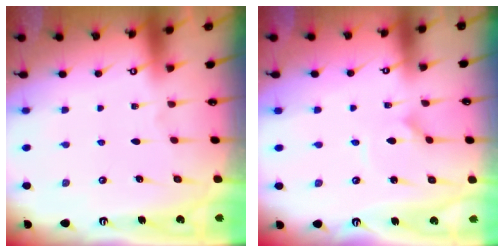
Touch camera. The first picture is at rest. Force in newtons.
{"total": 1.9, "press": 1.9, "slide": 0.1}